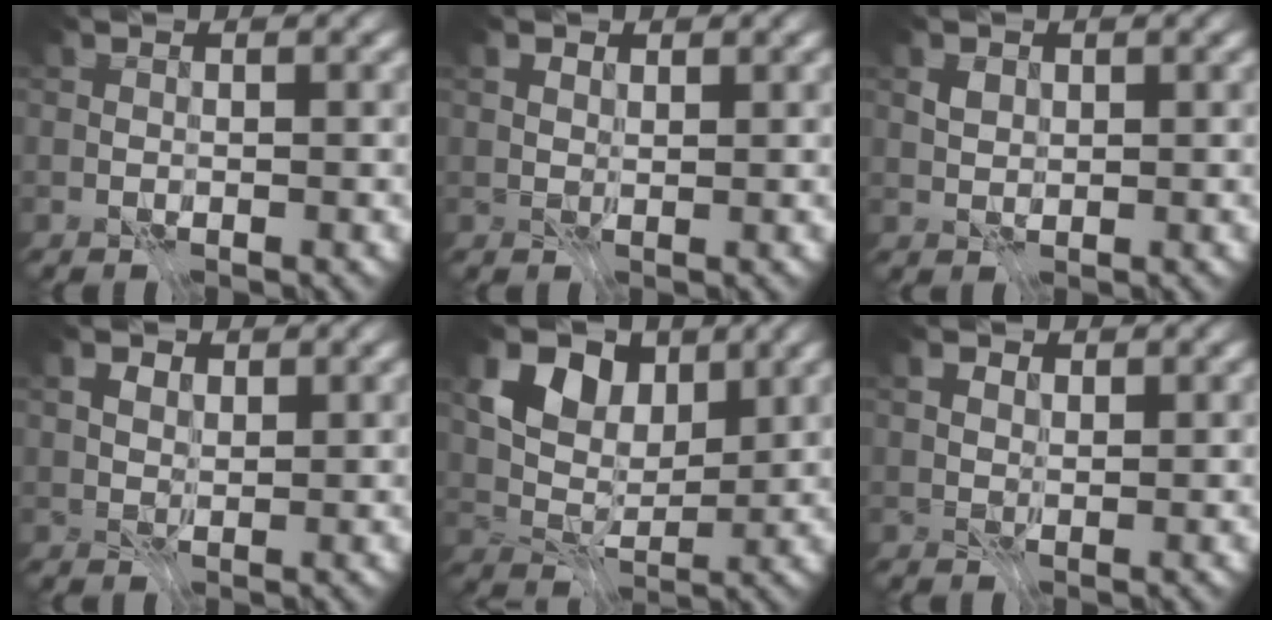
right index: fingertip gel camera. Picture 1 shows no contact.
{"total": 1.0, "force": [0.5, 0.6, 0.6], "torque": [-0.010, 0.000, 0.006]}
{"total": 1.0, "force": [0.3, 0.8, 0.5], "torque": [-0.009, -0.003, 0.002]}
{"total": 1.6, "force": [0.6, 1.1, 1.0], "torque": [-0.018, -0.001, 0.005]}
{"total": 7.0, "force": [2.8, 4.7, 4.4], "torque": [-0.081, 0.006, 0.037]}
{"total": 1.3, "force": [0.5, 0.9, 0.8], "torque": [-0.013, 0.000, 0.003]}